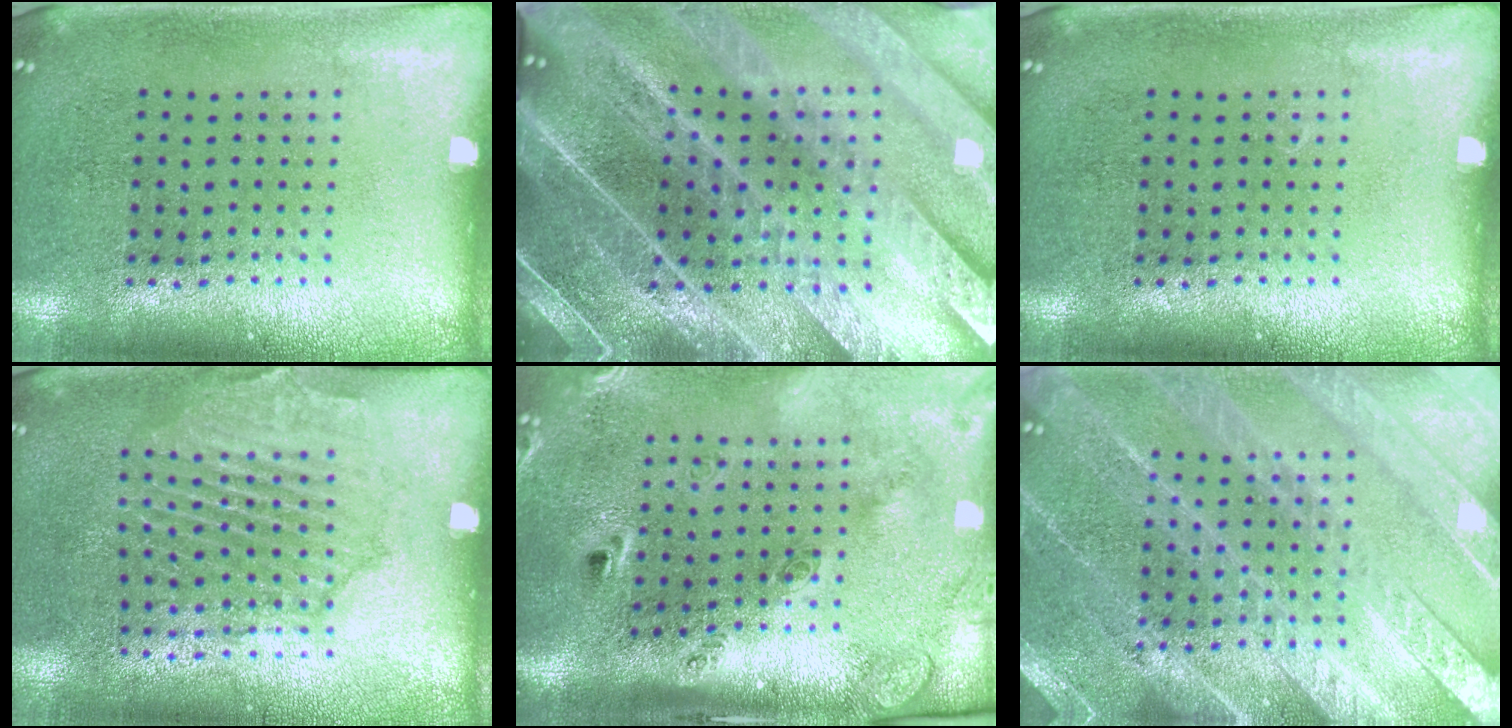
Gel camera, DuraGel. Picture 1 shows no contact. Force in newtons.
{"total": 5.5, "press": 4.7, "slide": 2.8}
{"total": 0.0}
{"total": 1.6, "press": 1.6, "slide": 0.3}
{"total": 2.9, "press": 2.0, "slide": 2.1}
{"total": 5.2, "press": 5.1, "slide": 0.7}